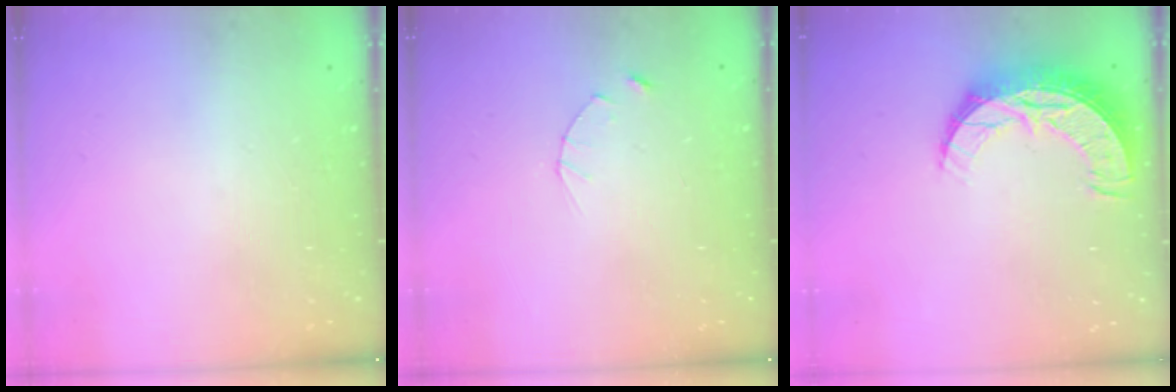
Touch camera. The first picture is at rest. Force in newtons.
{"total": 2.5, "press": 2.4, "slide": 0.3}
{"total": 10.3, "press": 10.3, "slide": 0.9}